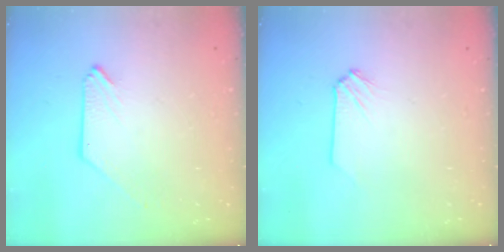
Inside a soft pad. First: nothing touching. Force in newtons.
{"total": 0.0}